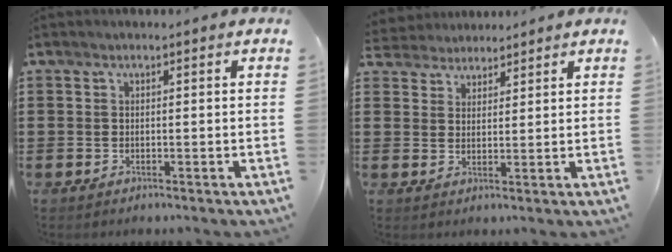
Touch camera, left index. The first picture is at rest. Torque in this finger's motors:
{"motor_torque": [0.83, 0.96, -0.13, 0.00]}